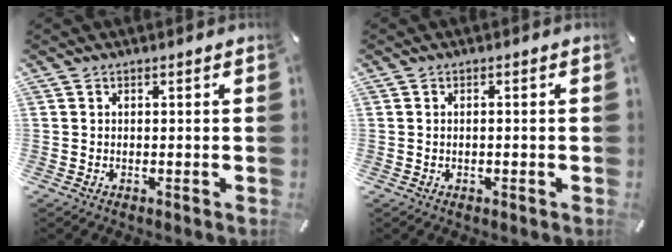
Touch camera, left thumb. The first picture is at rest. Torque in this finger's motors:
{"motor_torque": [-0.13, -0.39, -0.14, -0.02, -0.01]}